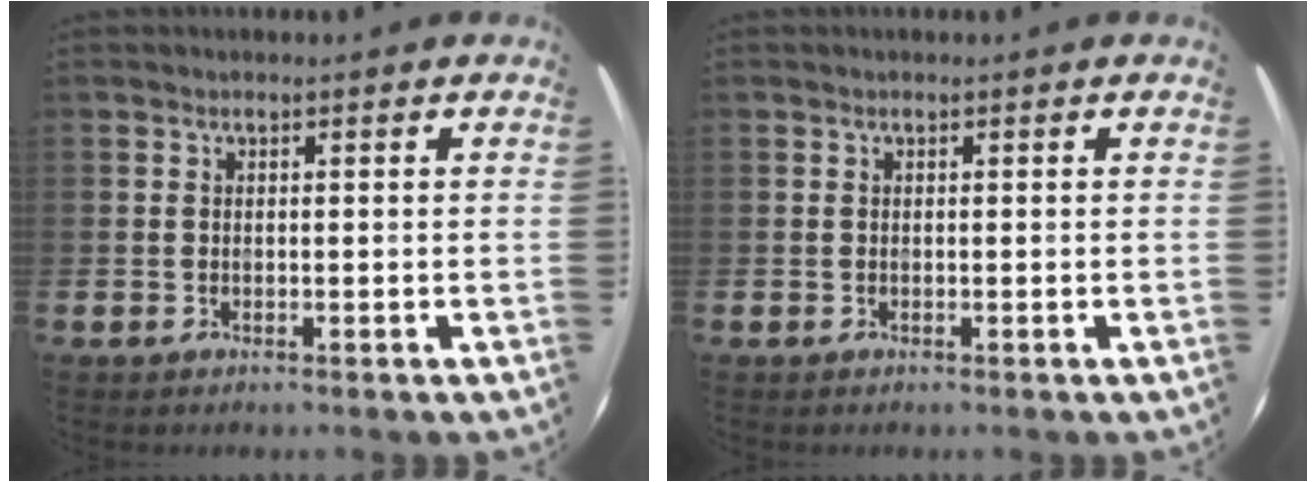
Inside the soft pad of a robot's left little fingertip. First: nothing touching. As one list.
[{"total": 0.0}]